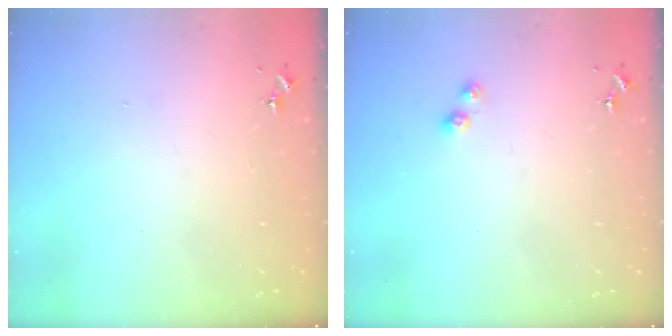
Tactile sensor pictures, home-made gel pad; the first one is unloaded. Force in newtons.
{"total": 3.4, "press": 3.3, "slide": 0.5}